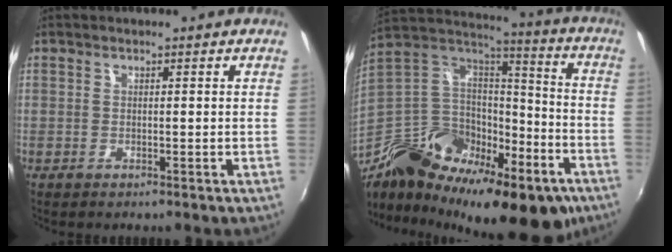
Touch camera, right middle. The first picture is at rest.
{"total": 30.6, "force": [-18.2, 15.4, 19.2], "torque": [-0.336, 0.001, -0.272]}